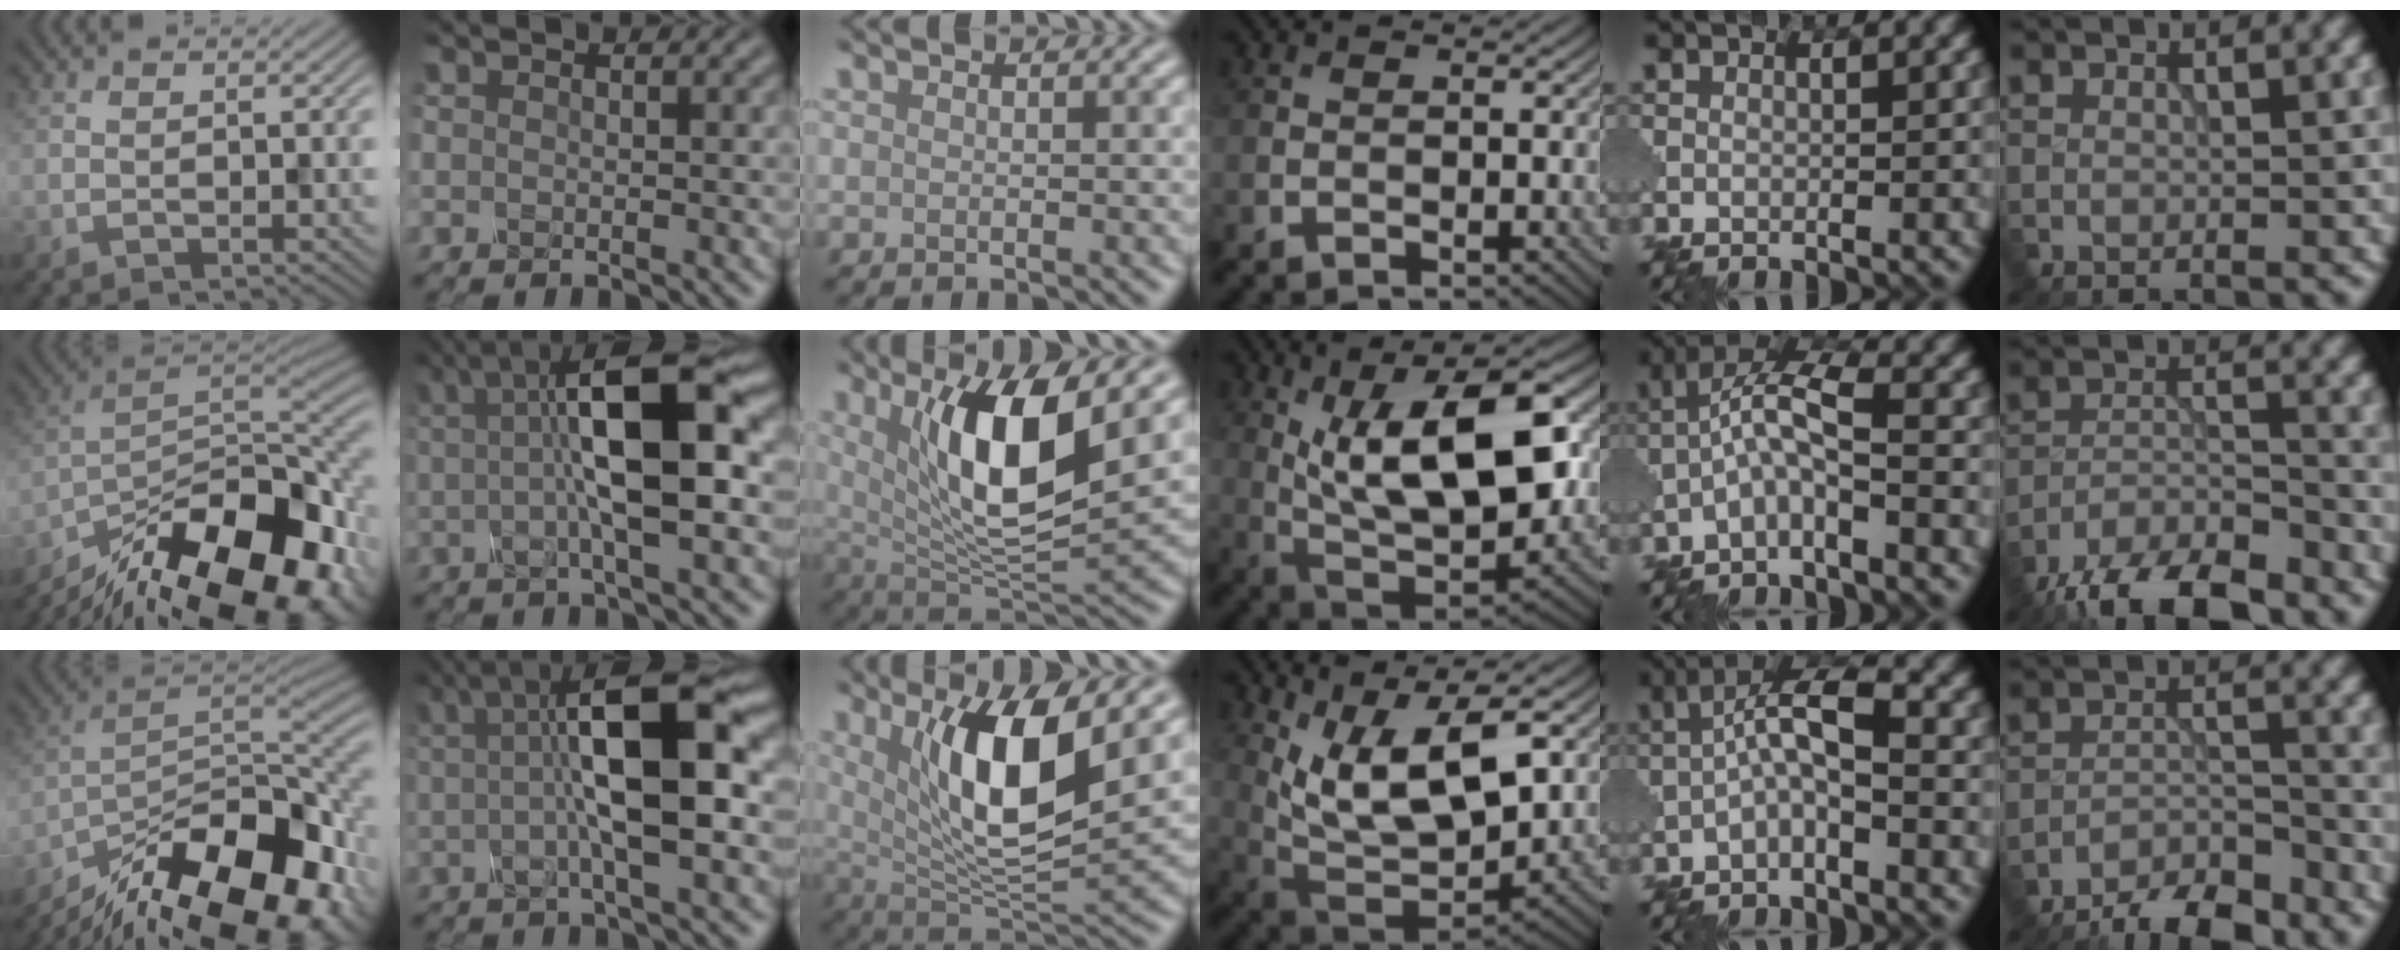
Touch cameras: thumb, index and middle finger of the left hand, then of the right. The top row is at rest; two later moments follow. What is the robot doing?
{"motion": "disassemble", "object": "glue stick"}